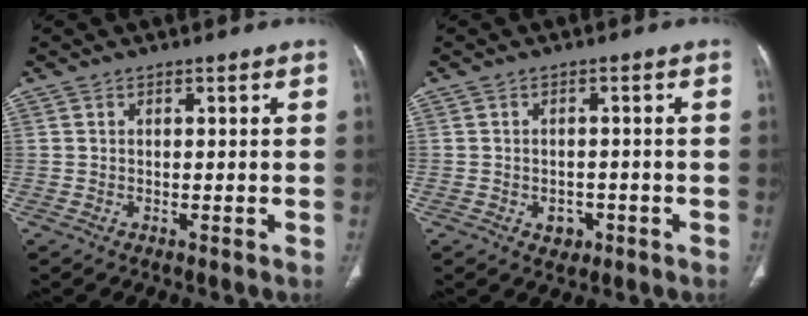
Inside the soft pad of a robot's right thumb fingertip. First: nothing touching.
{"total": 2.9, "force": [-1.2, 2.2, 1.4], "torque": [-0.007, 0.007, -0.010]}